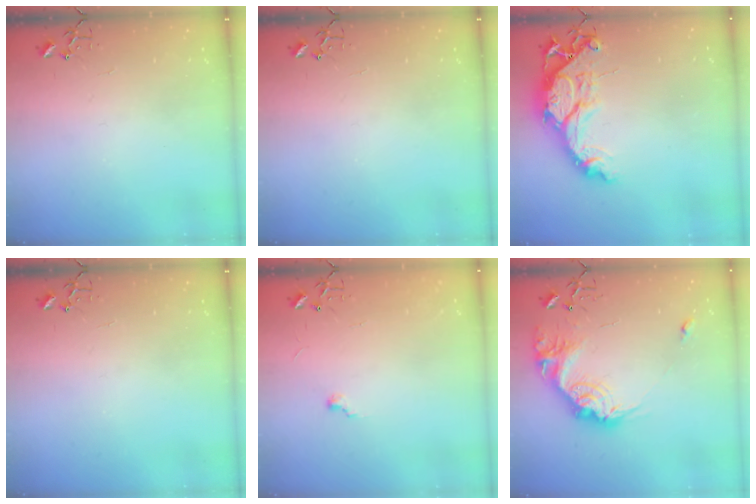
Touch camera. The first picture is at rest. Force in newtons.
{"total": 0.0}
{"total": 14.8, "press": 14.7, "slide": 1.3}
{"total": 0.0}
{"total": 4.1, "press": 4.1, "slide": 0.5}
{"total": 20.9, "press": 20.9, "slide": 1.4}